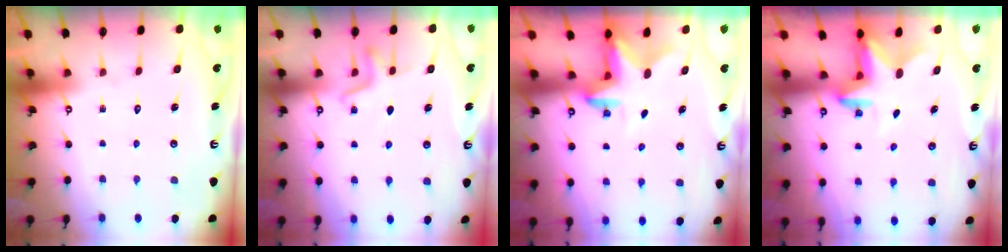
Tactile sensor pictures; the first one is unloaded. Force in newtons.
{"total": 4.8, "press": 4.6, "slide": 1.2}
{"total": 2.6, "press": 2.6, "slide": 0.5}
{"total": 2.8, "press": 2.8, "slide": 0.5}